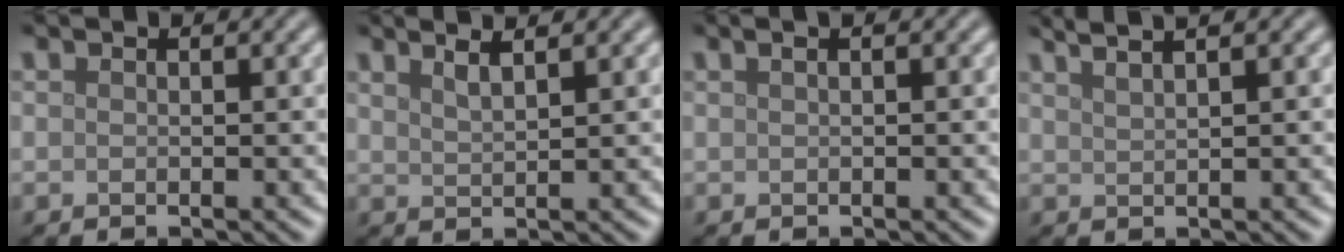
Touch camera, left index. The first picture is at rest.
{"total": 2.4, "force": [1.7, 0.7, 1.5], "torque": [-0.011, 0.014, 0.014]}
{"total": 1.1, "force": [0.5, 0.4, 0.8], "torque": [-0.010, 0.000, 0.006]}
{"total": 4.8, "force": [3.4, 1.7, 3.0], "torque": [-0.021, 0.032, 0.024]}